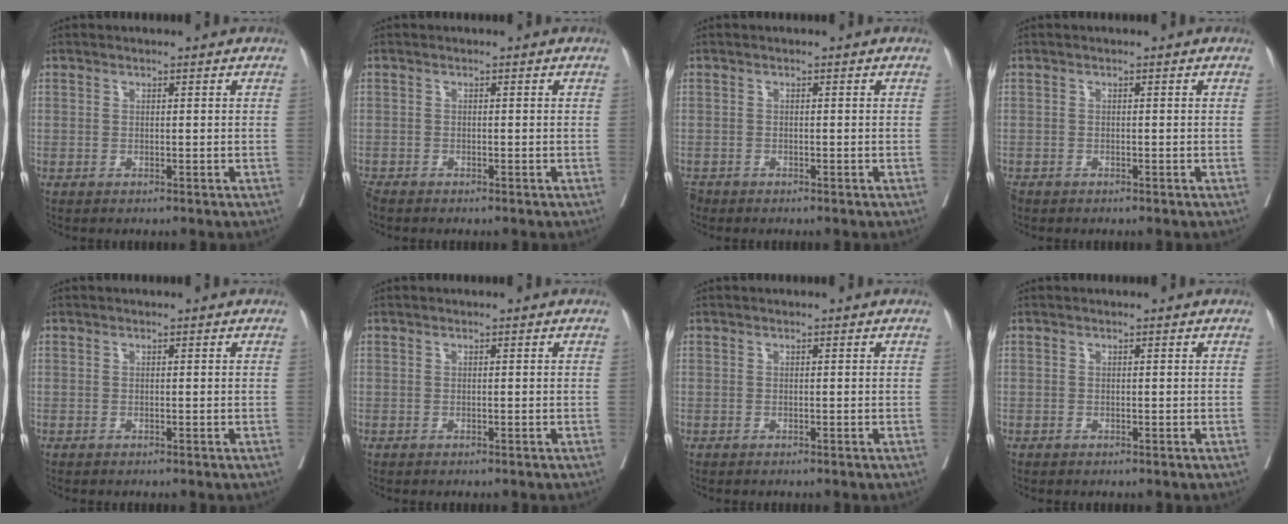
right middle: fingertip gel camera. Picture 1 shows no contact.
{"total": 1.3, "force": [-1.2, 0.3, 0.3], "torque": [-0.010, -0.005, -0.023]}
{"total": 1.4, "force": [-1.3, 0.7, 0.1], "torque": [-0.005, -0.003, -0.022]}
{"total": 1.5, "force": [-1.2, 0.9, 0.4], "torque": [-0.012, -0.002, -0.020]}
{"total": 0.0}
{"total": 0.0}
{"total": 0.0}
{"total": 0.0}